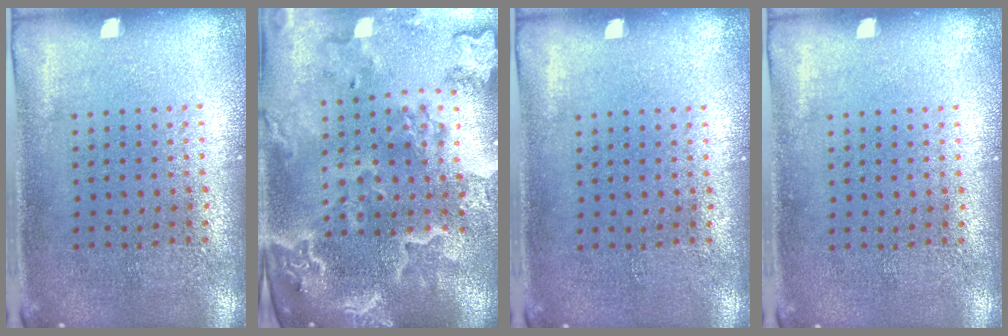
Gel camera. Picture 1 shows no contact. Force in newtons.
{"total": 4.0, "press": 3.4, "slide": 2.2}
{"total": 0.0}
{"total": 0.0}